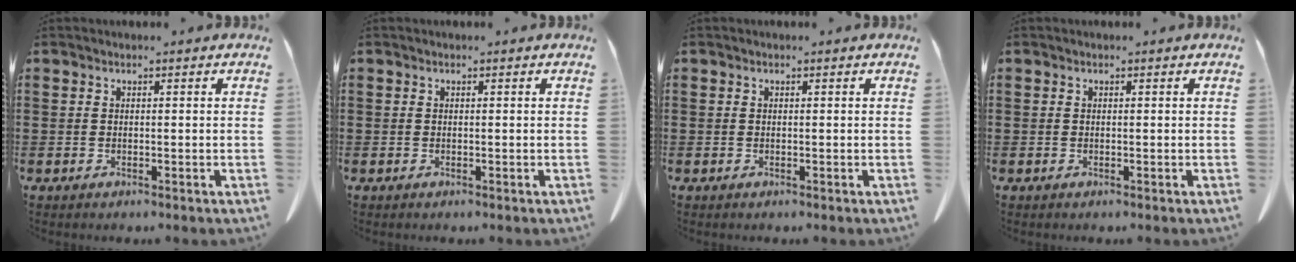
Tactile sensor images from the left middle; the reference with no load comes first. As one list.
[{"total": 0.0}, {"total": 0.0}, {"total": 0.0}]